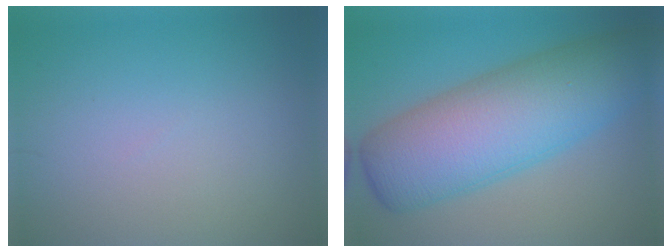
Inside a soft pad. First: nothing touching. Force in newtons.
{"total": 11.5, "press": 11.5, "slide": 0.2}